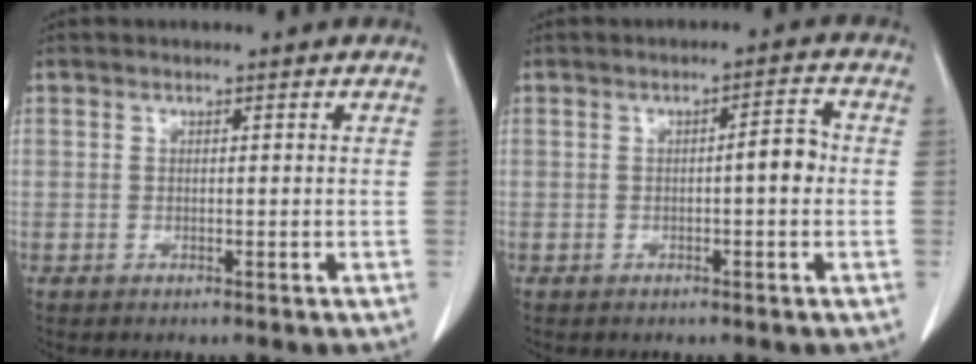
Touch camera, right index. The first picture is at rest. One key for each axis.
{"total": 3.4, "fx": -0.3, "fy": 0.7, "fz": 3.3, "tx": -0.042, "ty": 0.008, "tz": -0.007}